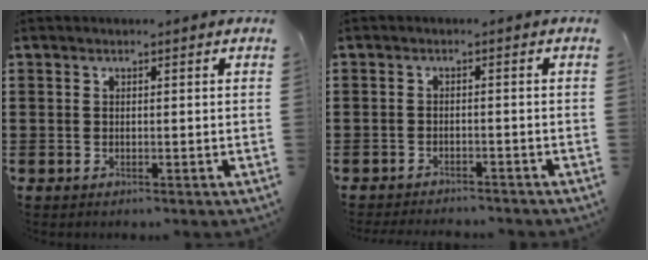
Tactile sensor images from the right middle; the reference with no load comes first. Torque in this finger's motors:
{"motor_torque": [0.79, -0.79, 0.03, 0.05]}